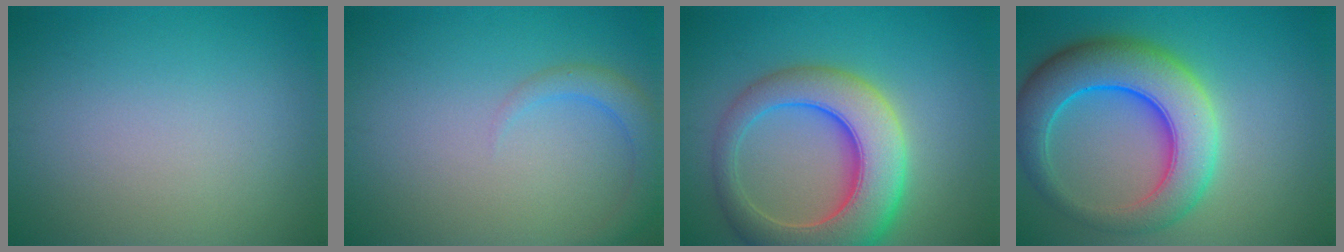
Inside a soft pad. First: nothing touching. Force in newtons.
{"total": 2.4, "press": 2.4, "slide": 0.2}
{"total": 9.7, "press": 9.7, "slide": 0.6}
{"total": 9.2, "press": 9.2, "slide": 0.3}